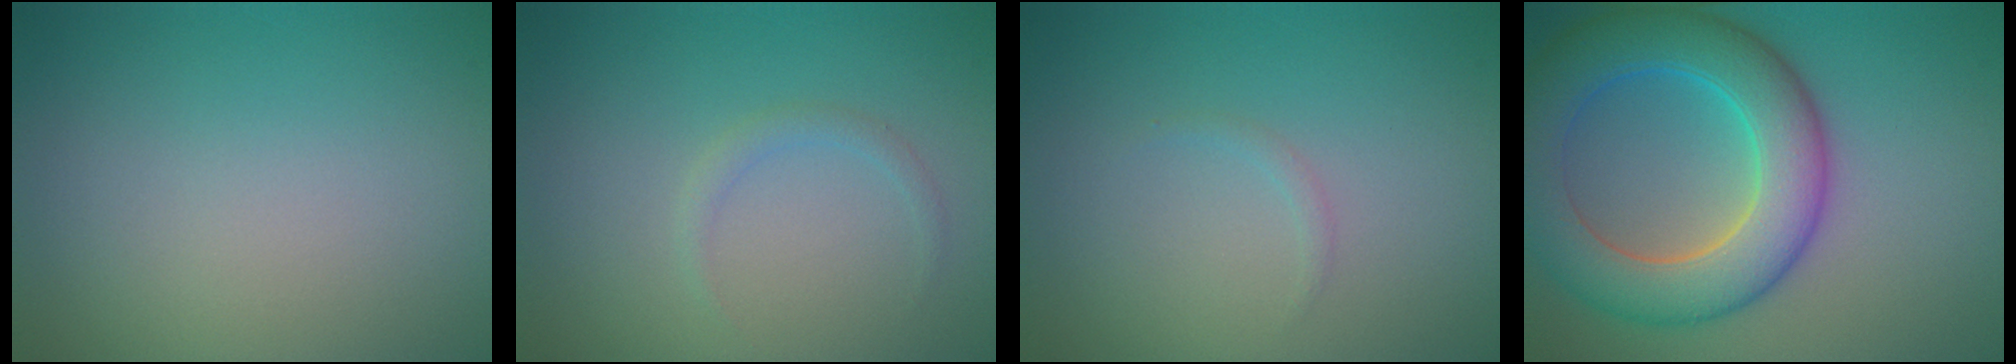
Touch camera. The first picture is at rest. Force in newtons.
{"total": 0.9, "press": 0.9, "slide": 0.1}
{"total": 0.5, "press": 0.5, "slide": 0.1}
{"total": 8.8, "press": 8.8, "slide": 0.4}